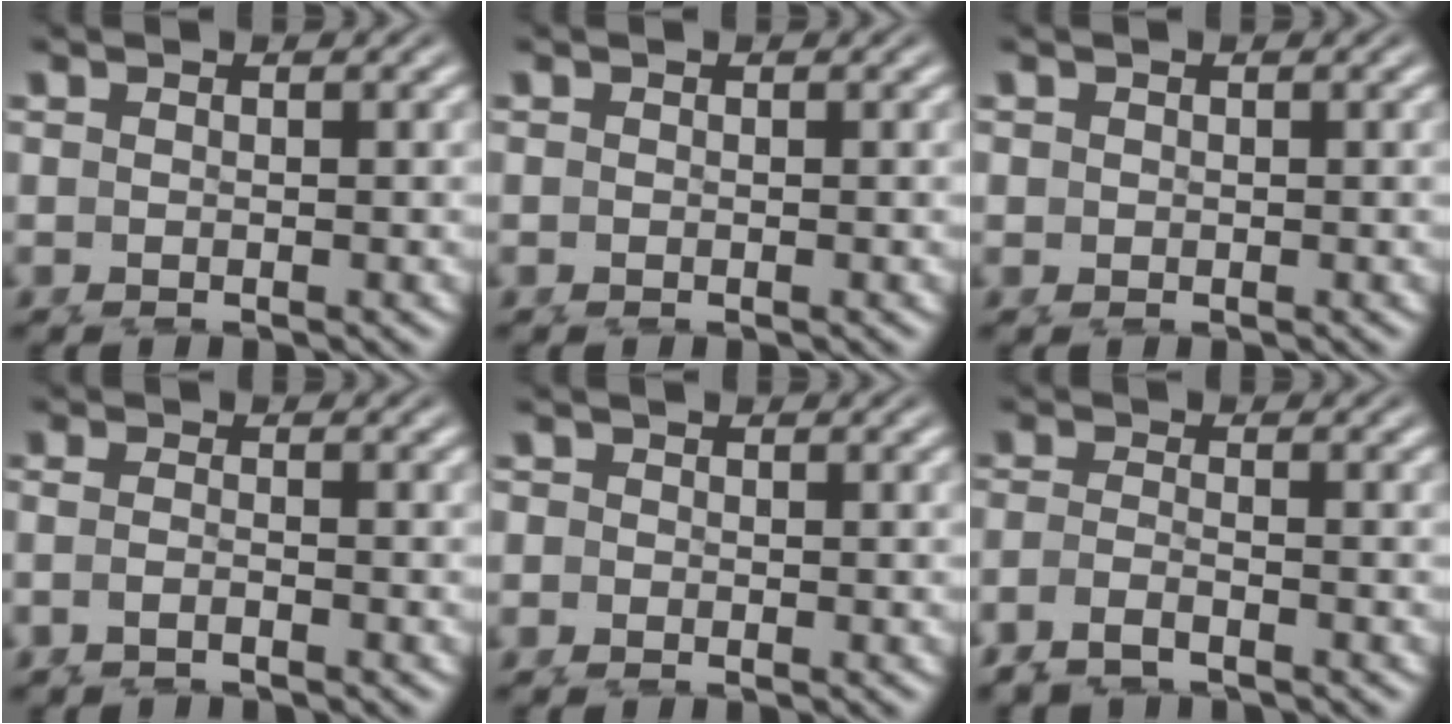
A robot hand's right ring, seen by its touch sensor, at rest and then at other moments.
{"total": 0.0}
{"total": 0.9, "force": [0.1, 0.9, -0.1], "torque": [0.004, 0.002, -0.002]}
{"total": 2.3, "force": [-1.0, 1.5, 1.3], "torque": [-0.038, -0.012, -0.012]}
{"total": 0.7, "force": [-0.1, 0.6, -0.3], "torque": [0.012, 0.001, -0.008]}
{"total": 4.2, "force": [-1.8, 3.3, 1.8], "torque": [-0.059, -0.019, -0.024]}